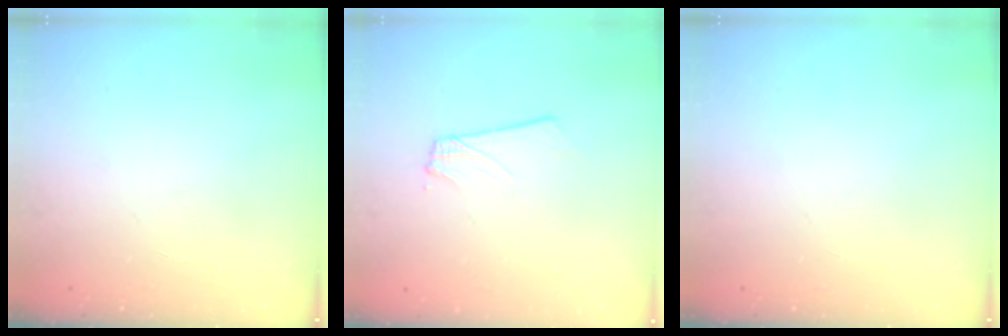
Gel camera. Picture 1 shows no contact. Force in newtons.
{"total": 2.9, "press": 2.9, "slide": 0.4}
{"total": 0.0}